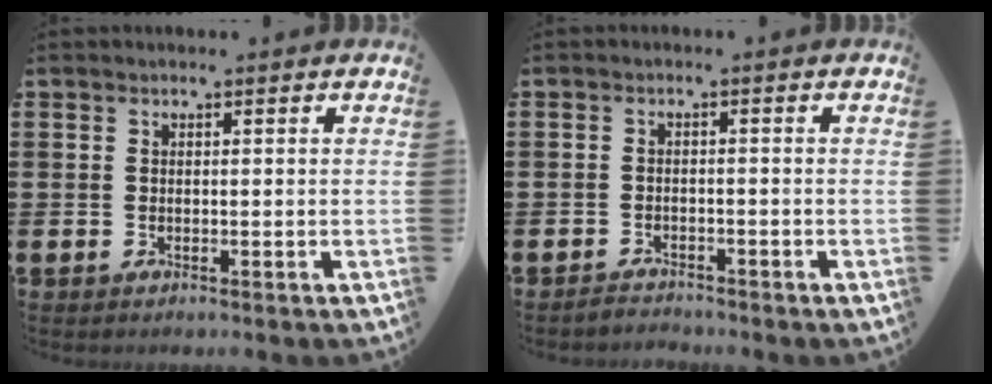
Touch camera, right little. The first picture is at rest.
{"total": 1.5, "force": [-1.5, 0.1, -0.2], "torque": [-0.002, 0.005, -0.033]}